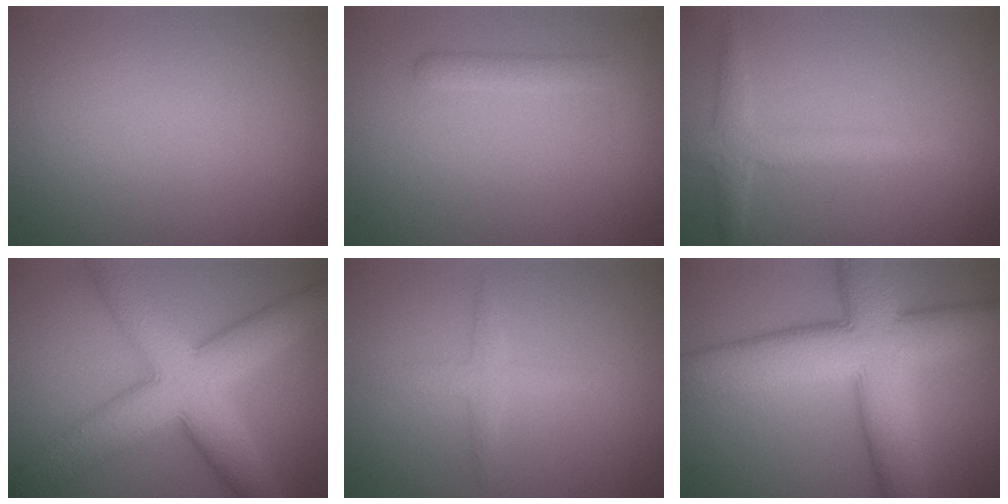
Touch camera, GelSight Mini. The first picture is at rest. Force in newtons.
{"total": 1.9, "press": 1.9, "slide": 0.1}
{"total": 2.8, "press": 2.8, "slide": 0.2}
{"total": 9.7, "press": 9.7, "slide": 0.3}
{"total": 1.8, "press": 1.8, "slide": 0.1}
{"total": 11.8, "press": 11.8, "slide": 0.5}